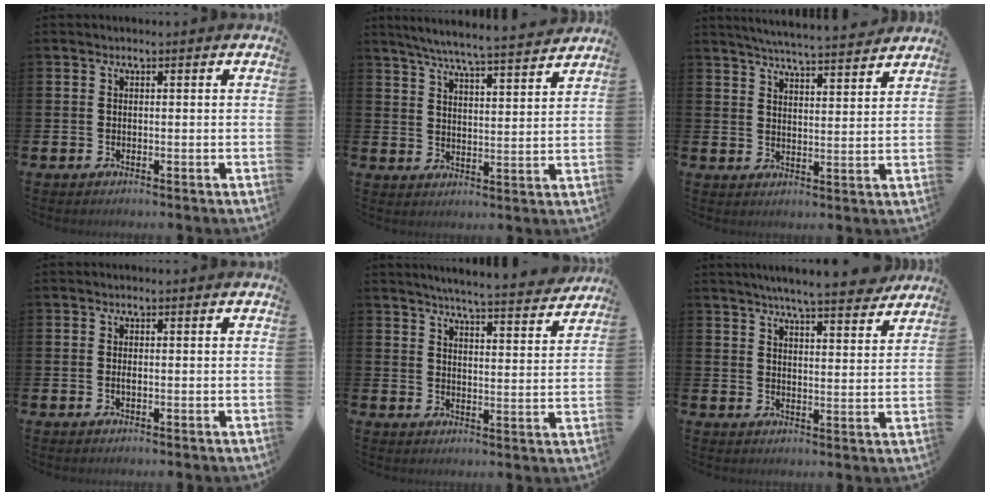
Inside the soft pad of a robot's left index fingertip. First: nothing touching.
{"total": 6.5, "force": [6.2, -0.2, 2.1], "torque": [-0.055, -0.044, 0.106]}
{"total": 5.7, "force": [5.6, -0.2, 1.2], "torque": [-0.035, -0.038, 0.096]}
{"total": 0.6, "force": [0.0, 0.2, 0.6], "torque": [-0.010, -0.001, -0.002]}
{"total": 5.9, "force": [5.7, -0.4, 1.2], "torque": [-0.039, -0.041, 0.098]}
{"total": 6.9, "force": [6.6, 0.1, 2.2], "torque": [-0.050, -0.037, 0.114]}